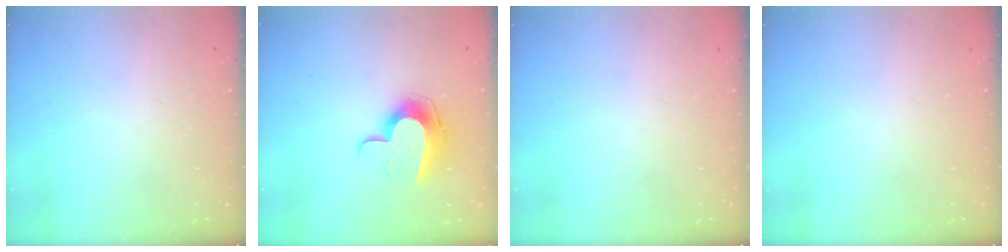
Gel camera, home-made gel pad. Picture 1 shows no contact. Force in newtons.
{"total": 12.2, "press": 12.2, "slide": 0.9}
{"total": 0.0}
{"total": 0.0}